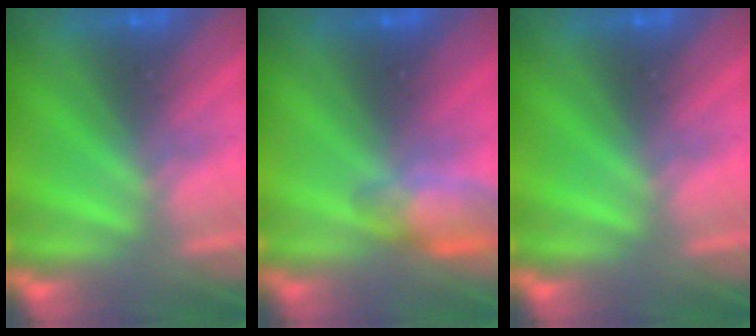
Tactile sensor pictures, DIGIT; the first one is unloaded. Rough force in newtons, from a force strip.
{"total": 3.9}
{"total": 0.0}